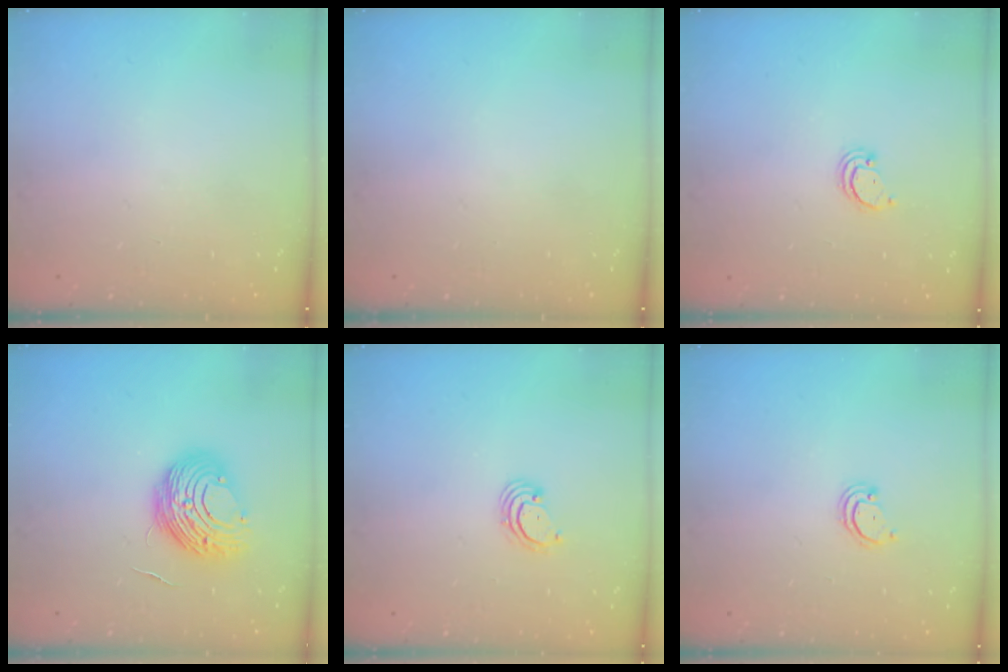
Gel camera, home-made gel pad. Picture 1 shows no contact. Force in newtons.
{"total": 0.0}
{"total": 2.2, "press": 2.2, "slide": 0.2}
{"total": 11.3, "press": 11.2, "slide": 1.2}
{"total": 2.7, "press": 2.7, "slide": 0.3}
{"total": 2.4, "press": 2.4, "slide": 0.2}